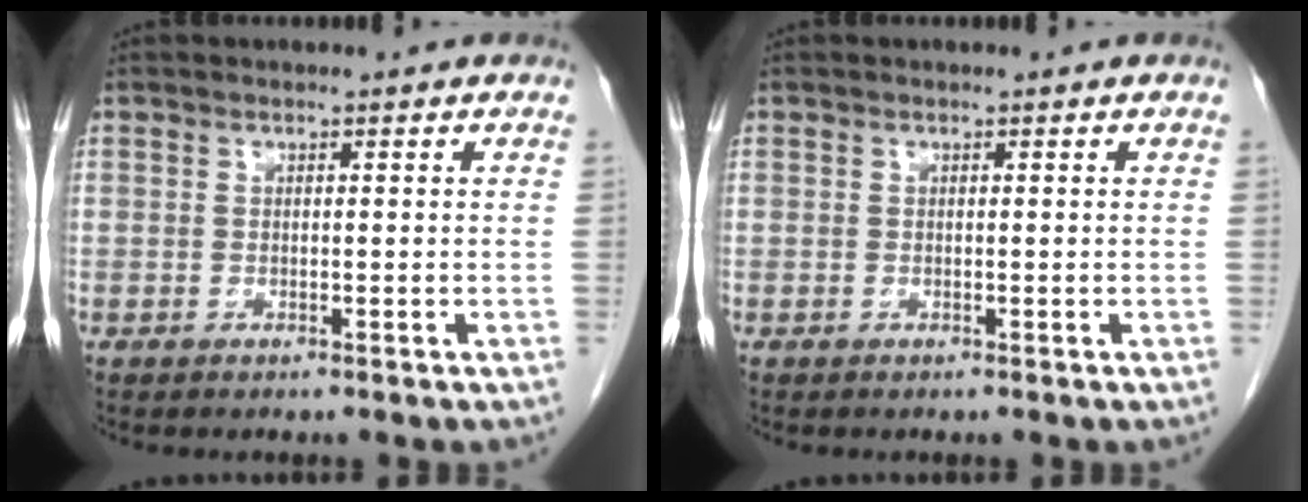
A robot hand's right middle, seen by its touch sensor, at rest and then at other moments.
{"total": 0.0}